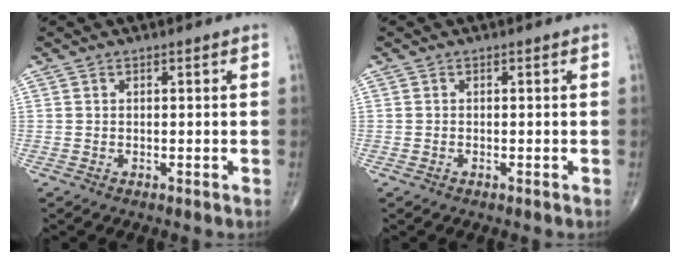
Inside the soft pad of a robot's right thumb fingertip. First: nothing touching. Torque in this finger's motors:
{"motor_torque": [0.20, 0.04, -0.31, -0.19, 0.00]}